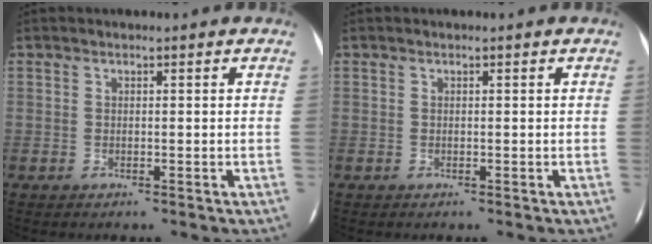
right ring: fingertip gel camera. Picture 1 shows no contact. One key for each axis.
{"total": 0.0}